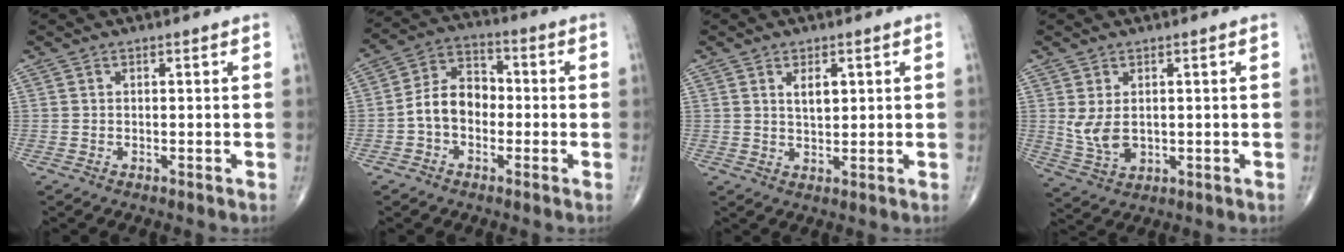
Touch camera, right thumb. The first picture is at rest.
{"total": 9.9, "force": [-2.0, 7.3, 6.4], "torque": [-0.100, 0.041, -0.052]}
{"total": 3.4, "force": [1.3, 1.7, 2.7], "torque": [-0.033, -0.010, 0.023]}
{"total": 5.7, "force": [0.7, 3.6, 4.4], "torque": [-0.084, -0.009, 0.027]}